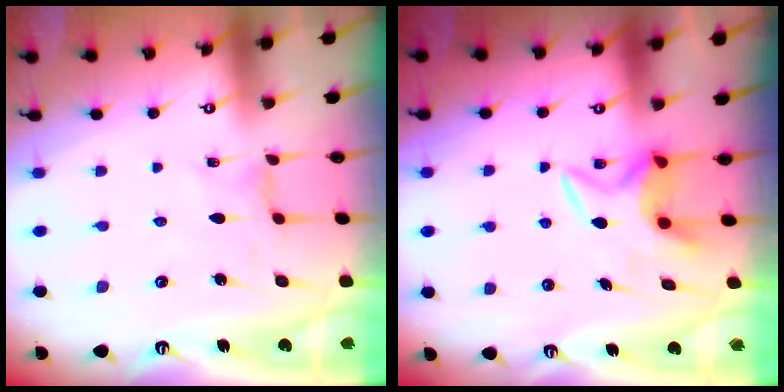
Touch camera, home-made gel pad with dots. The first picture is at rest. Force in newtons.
{"total": 6.3, "press": 6.2, "slide": 0.7}